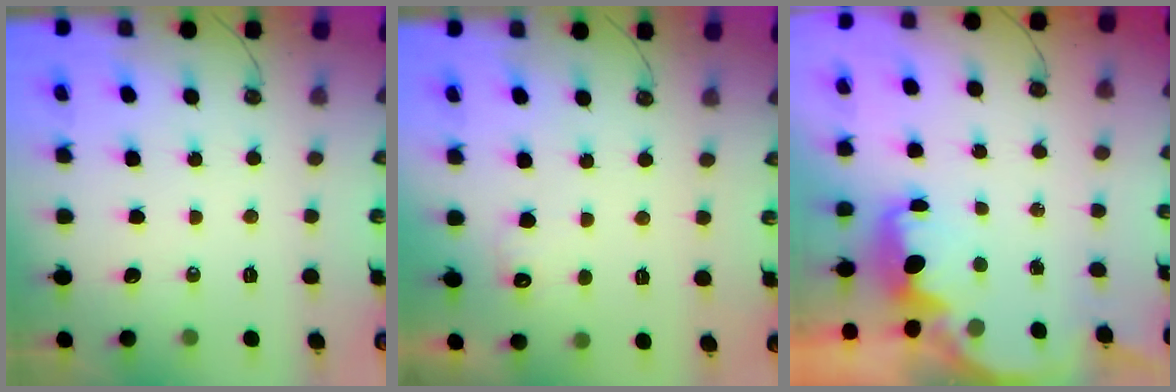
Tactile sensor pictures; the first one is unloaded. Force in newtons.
{"total": 3.9, "press": 3.8, "slide": 1.1}
{"total": 2.3, "press": 2.2, "slide": 0.5}